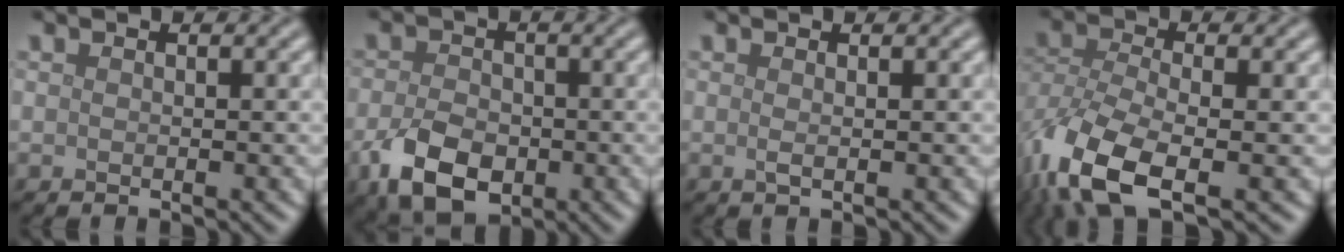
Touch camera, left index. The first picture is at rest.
{"total": 6.4, "force": [-2.4, 4.3, 4.1], "torque": [-0.090, -0.011, -0.047]}
{"total": 0.8, "force": [0.1, 0.3, 0.8], "torque": [-0.013, 0.000, 0.000]}
{"total": 8.9, "force": [-4.5, 3.7, 6.6], "torque": [-0.149, -0.016, -0.097]}